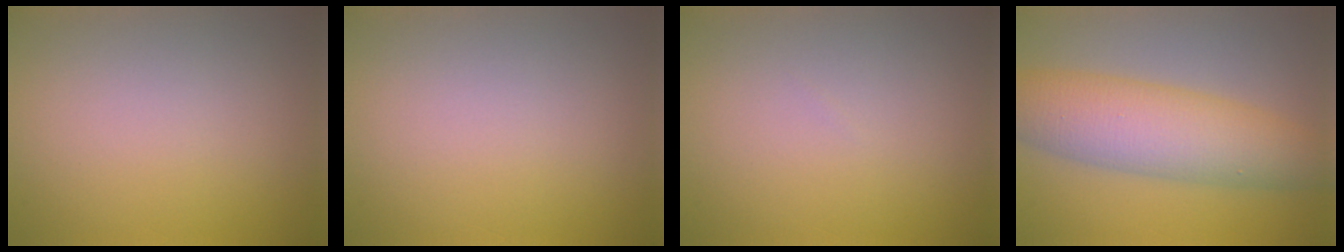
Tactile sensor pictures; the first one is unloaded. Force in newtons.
{"total": 0.0}
{"total": 0.0}
{"total": 7.7, "press": 7.7, "slide": 0.3}